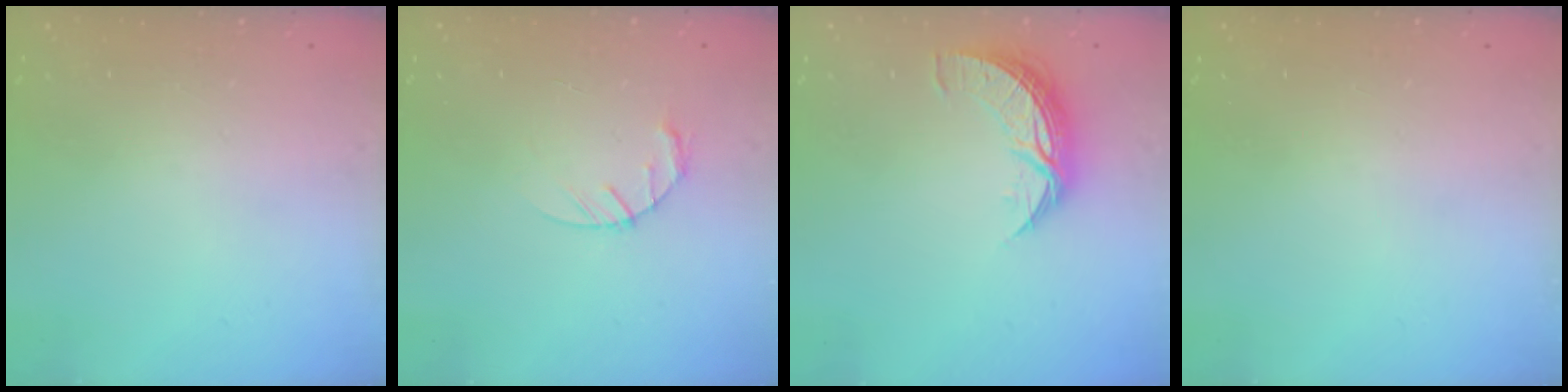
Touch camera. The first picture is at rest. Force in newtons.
{"total": 3.0, "press": 3.0, "slide": 0.5}
{"total": 8.3, "press": 8.3, "slide": 0.5}
{"total": 0.0}